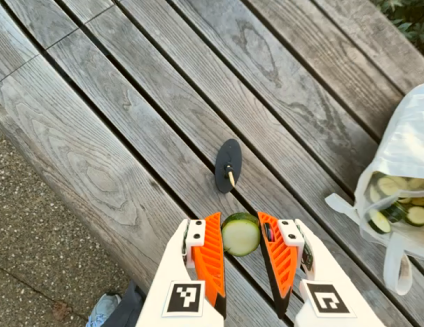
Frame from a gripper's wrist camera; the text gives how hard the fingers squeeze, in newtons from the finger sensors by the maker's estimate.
{"total": 9.1, "left": 10.0, "right": 8.2}